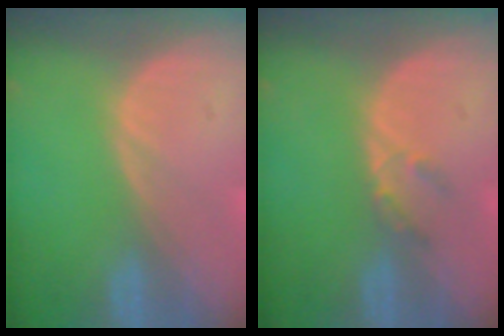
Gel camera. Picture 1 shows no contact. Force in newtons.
{"total": 2.0, "press": 1.8, "slide": 0.9}